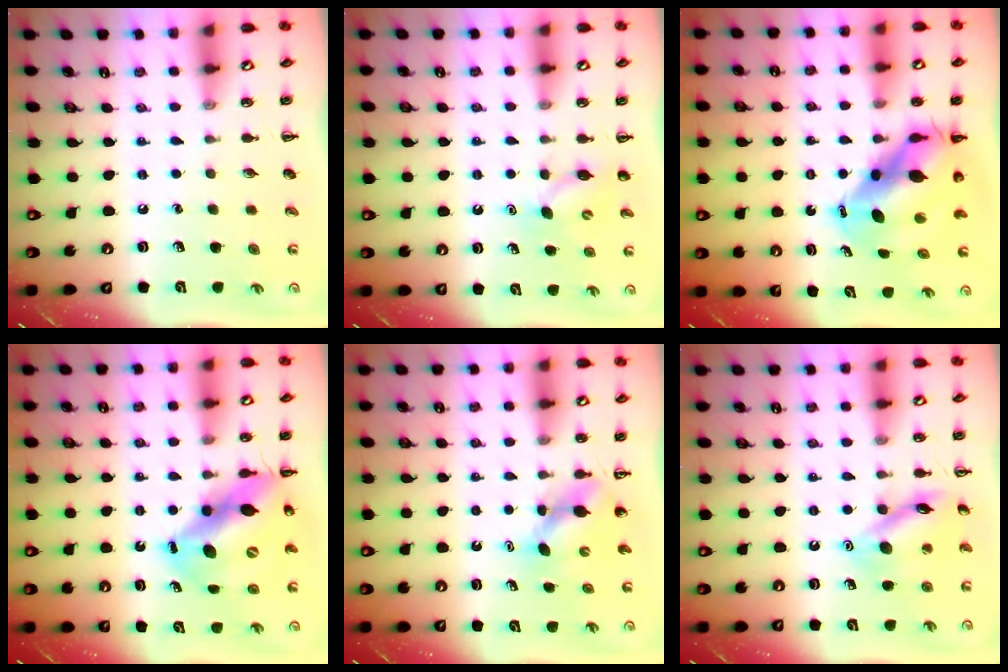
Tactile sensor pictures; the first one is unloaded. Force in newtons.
{"total": 6.8, "press": 6.6, "slide": 1.6}
{"total": 10.6, "press": 10.3, "slide": 2.5}
{"total": 14.1, "press": 13.6, "slide": 3.6}
{"total": 4.5, "press": 4.4, "slide": 0.6}
{"total": 13.2, "press": 13.2, "slide": 1.3}